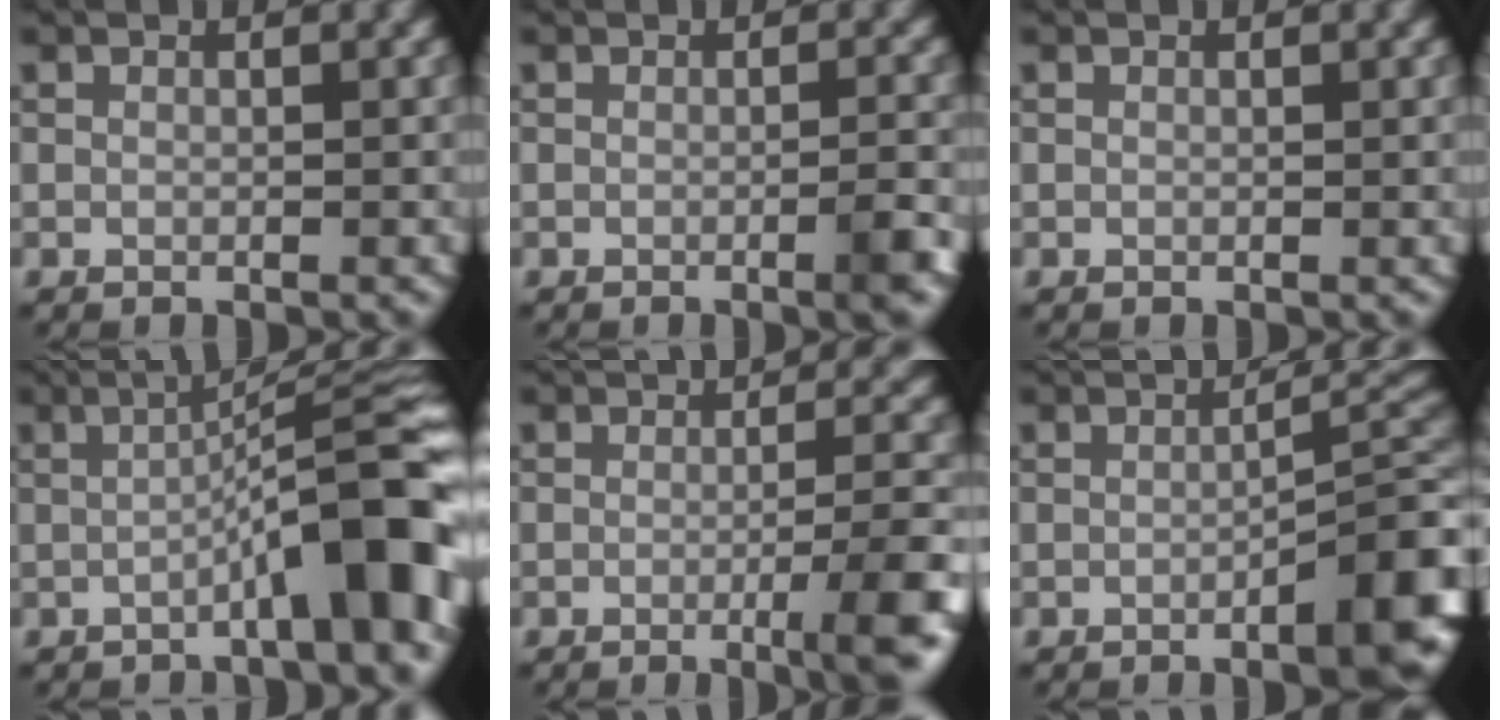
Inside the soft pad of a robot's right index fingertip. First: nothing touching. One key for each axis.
{"total": 2.2, "fx": -0.9, "fy": 0.4, "fz": 2.0, "tx": -0.023, "ty": 0.006, "tz": -0.018}
{"total": 0.0}
{"total": 8.9, "fx": -2.6, "fy": 1.5, "fz": 8.4, "tx": -0.107, "ty": 0.025, "tz": -0.049}
{"total": 5.5, "fx": -2.0, "fy": 0.9, "fz": 5.0, "tx": -0.065, "ty": 0.004, "tz": -0.037}
{"total": 7.0, "fx": -3.1, "fy": 1.4, "fz": 6.1, "tx": -0.071, "ty": 0.013, "tz": -0.043}